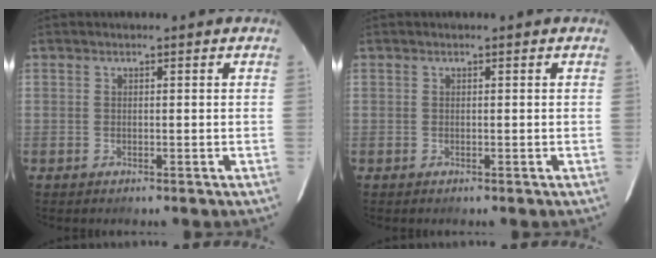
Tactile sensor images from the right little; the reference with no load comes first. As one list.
[{"total": 0.0}]